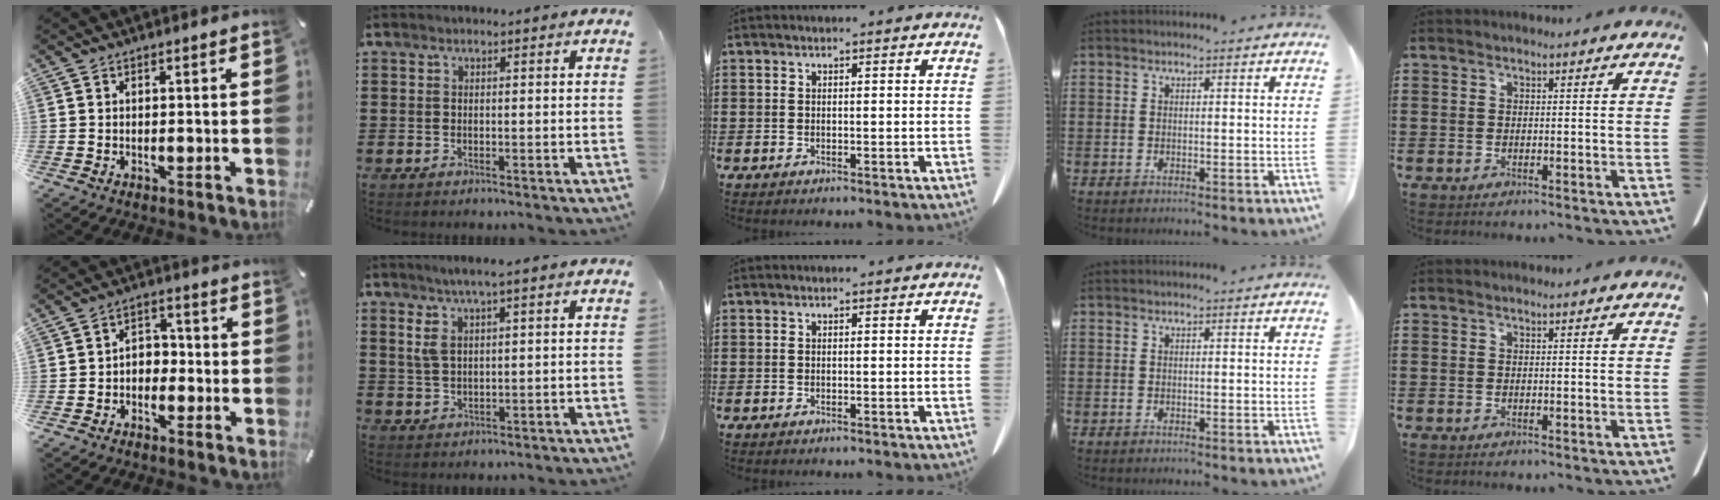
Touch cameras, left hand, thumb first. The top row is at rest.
{"thumb": {"total": 3.9, "force": [-2.3, 2.8, 1.2], "torque": [-0.023, 0.015, -0.047]}, "index": {"total": 4.7, "force": [2.1, 1.4, 4.0], "torque": [-0.088, 0.002, 0.034]}}